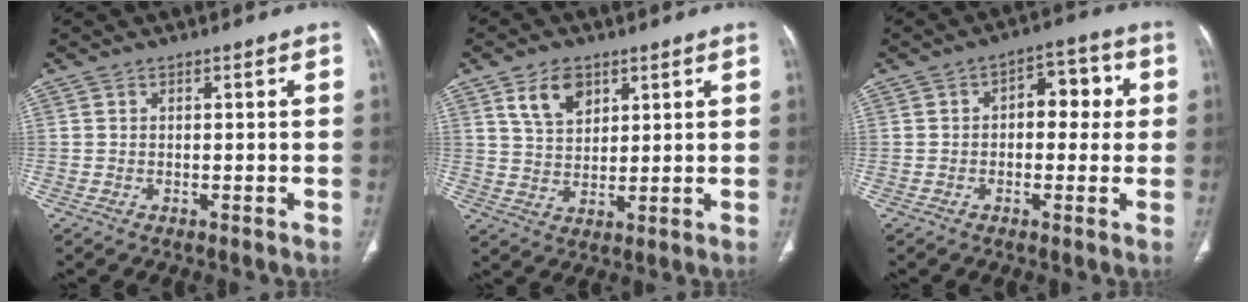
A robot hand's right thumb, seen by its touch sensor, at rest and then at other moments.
{"total": 7.2, "force": [3.9, 4.5, 4.1], "torque": [-0.054, -0.021, 0.076]}
{"total": 7.8, "force": [0.8, 4.8, 6.1], "torque": [-0.044, 0.023, 0.006]}